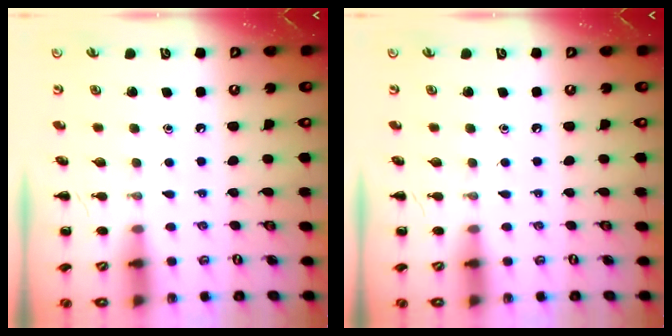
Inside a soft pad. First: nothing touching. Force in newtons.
{"total": 0.0}